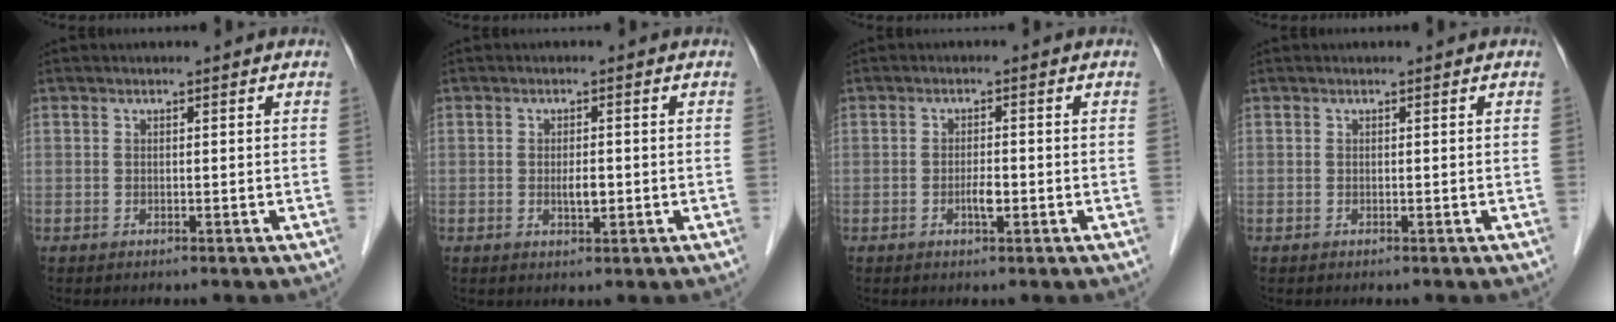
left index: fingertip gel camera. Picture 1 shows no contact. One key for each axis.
{"total": 2.3, "fx": -0.4, "fy": 0.8, "fz": 2.1, "tx": -0.041, "ty": 0.000, "tz": -0.002}
{"total": 2.1, "fx": -0.8, "fy": 0.5, "fz": 1.9, "tx": -0.036, "ty": 0.001, "tz": -0.011}
{"total": 0.0}